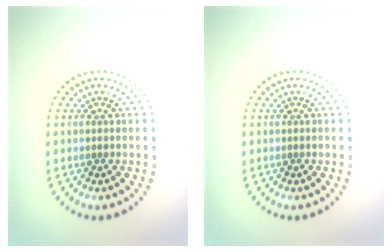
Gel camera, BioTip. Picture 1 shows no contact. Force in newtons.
{"total": 0.0}